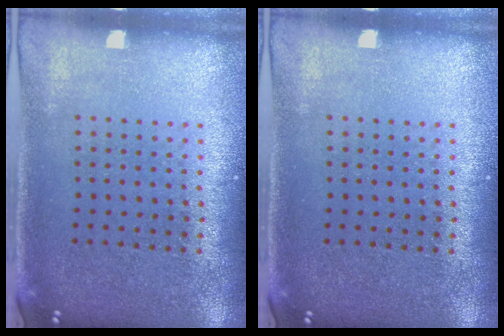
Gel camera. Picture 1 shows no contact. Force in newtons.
{"total": 0.0}